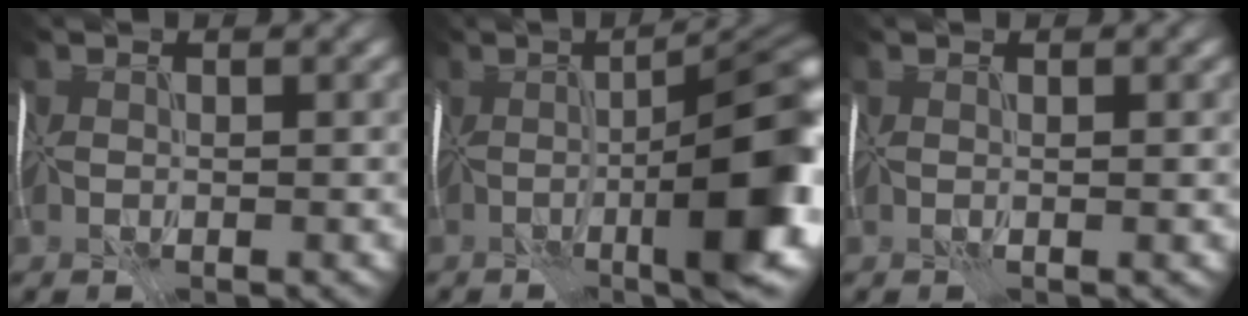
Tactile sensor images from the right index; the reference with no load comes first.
{"total": 11.7, "force": [-2.0, 2.0, 11.4], "torque": [-0.145, -0.001, -0.027]}
{"total": 0.7, "force": [0.4, -0.6, 0.1], "torque": [-0.003, 0.002, 0.008]}